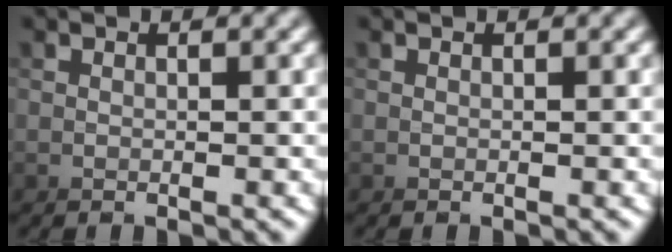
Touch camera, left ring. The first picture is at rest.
{"total": 0.0}